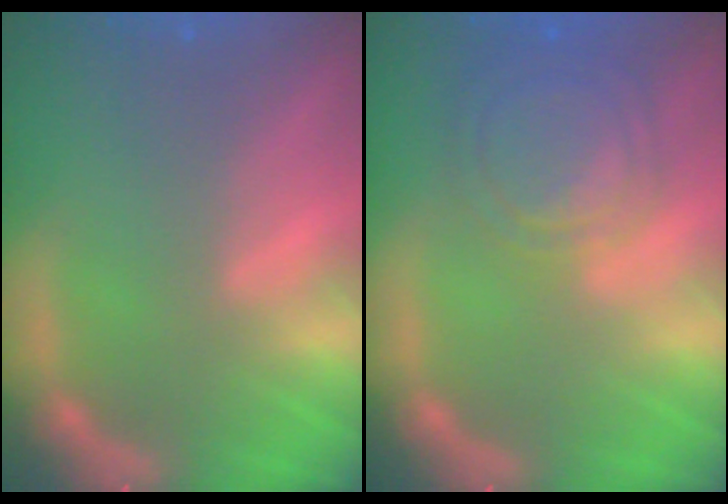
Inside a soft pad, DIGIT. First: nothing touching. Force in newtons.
{"total": 7.0}